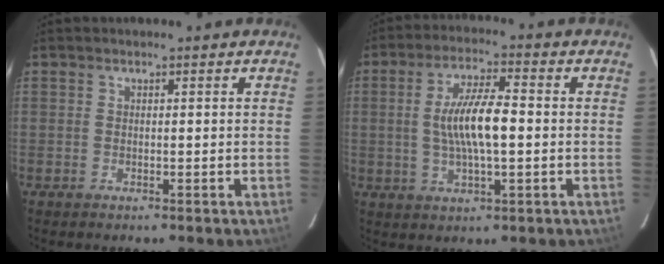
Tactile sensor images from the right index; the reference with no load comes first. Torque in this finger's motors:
{"motor_torque": [0.51, -0.06, 0.31, 0.09]}